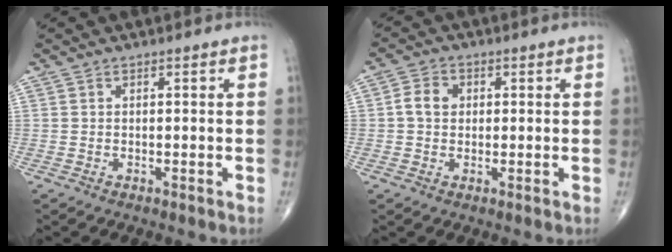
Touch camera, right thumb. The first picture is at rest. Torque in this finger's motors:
{"motor_torque": [2.10, 2.07, 0.93, -0.31, 0.59]}